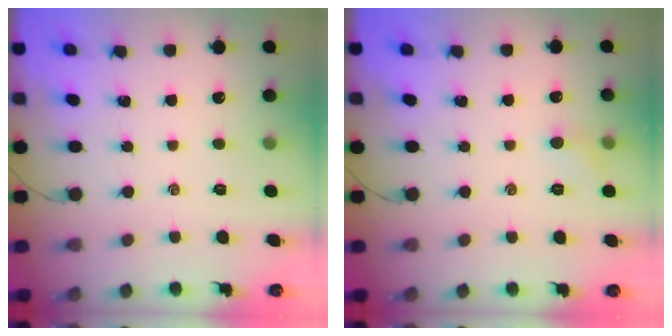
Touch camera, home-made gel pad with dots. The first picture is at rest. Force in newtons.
{"total": 4.5, "press": 4.2, "slide": 1.4}